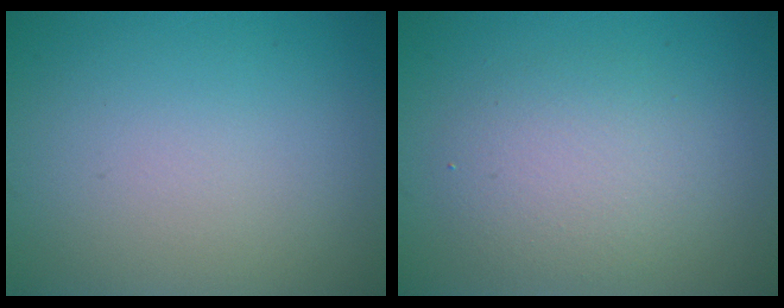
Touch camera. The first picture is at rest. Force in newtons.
{"total": 3.4, "press": 3.4, "slide": 0.2}